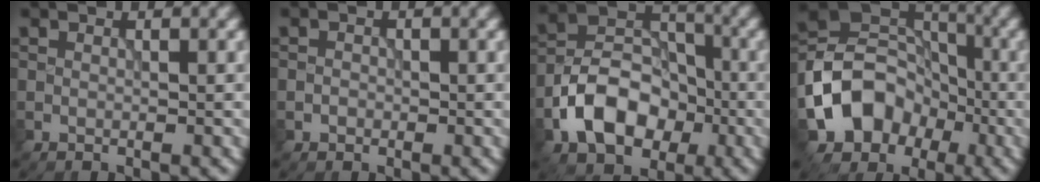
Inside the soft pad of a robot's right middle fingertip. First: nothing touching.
{"total": 0.7, "force": [-0.3, 0.6, 0.1], "torque": [0.001, -0.001, -0.007]}
{"total": 7.8, "force": [-3.2, 5.4, 4.6], "torque": [-0.080, 0.004, -0.065]}
{"total": 9.0, "force": [-3.5, 7.1, 4.2], "torque": [-0.056, 0.009, -0.071]}